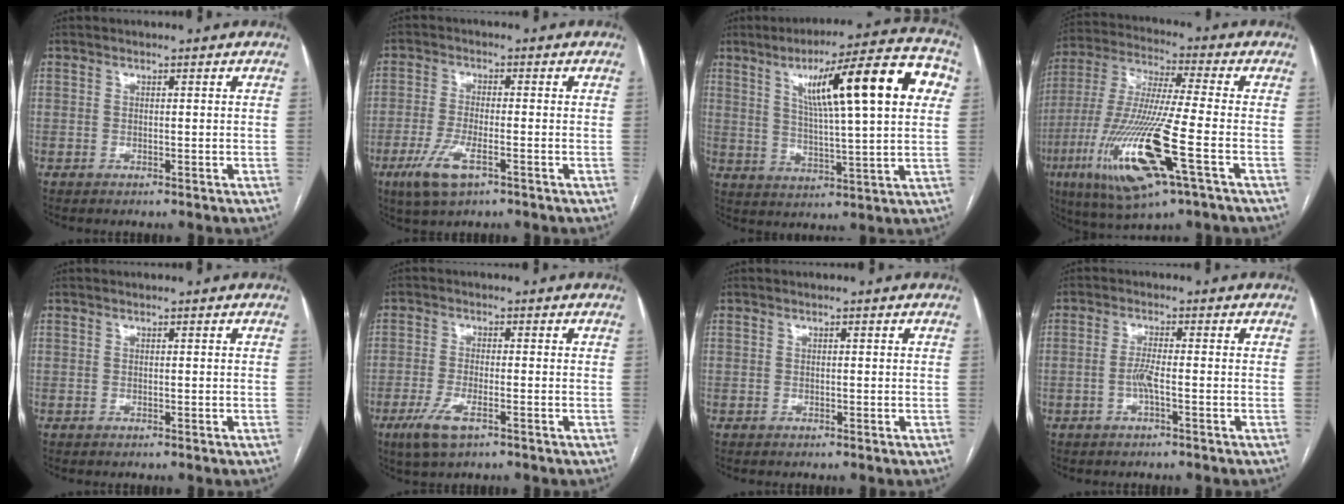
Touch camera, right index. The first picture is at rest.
{"total": 6.5, "force": [-3.3, 1.7, 5.3], "torque": [-0.115, -0.012, -0.059]}
{"total": 19.6, "force": [6.2, 2.0, 18.4], "torque": [-0.264, 0.032, 0.087]}
{"total": 18.6, "force": [-6.7, 1.3, 17.3], "torque": [-0.376, -0.034, -0.123]}
{"total": 0.0}
{"total": 5.2, "force": [-2.9, 1.3, 4.1], "torque": [-0.091, -0.009, -0.052]}
{"total": 0.0}
{"total": 2.6, "force": [-0.8, 0.1, 2.4], "torque": [-0.052, -0.001, -0.017]}